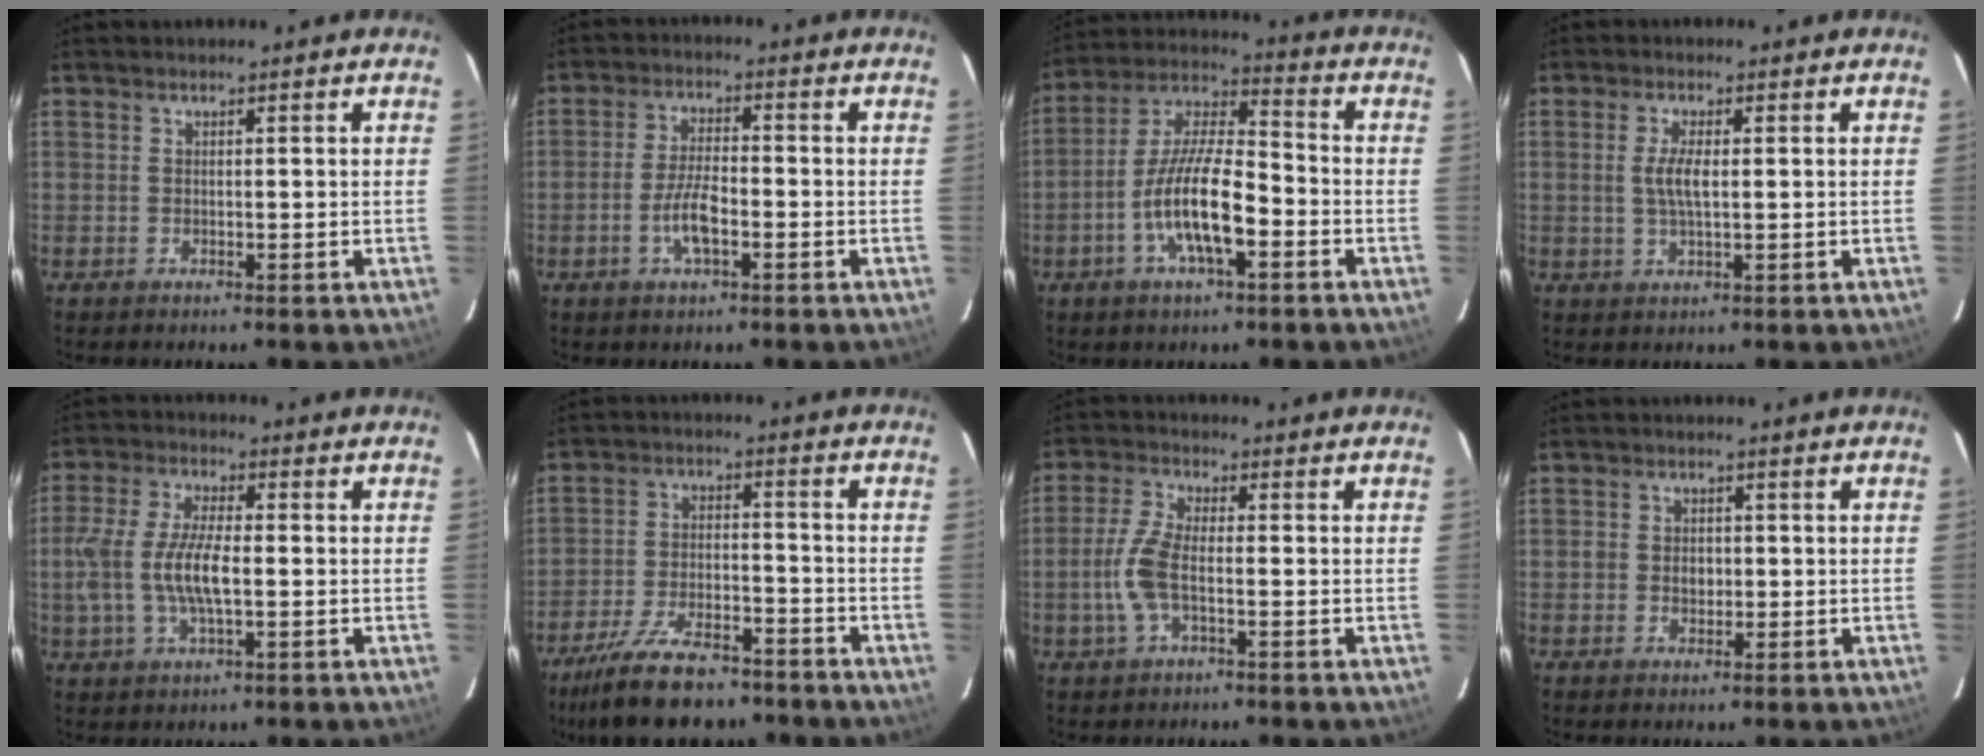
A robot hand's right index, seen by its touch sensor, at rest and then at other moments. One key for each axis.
{"total": 6.0, "fx": -2.4, "fy": 2.0, "fz": 5.1, "tx": -0.107, "ty": 0.002, "tz": -0.045}
{"total": 13.2, "fx": -5.0, "fy": 3.7, "fz": 11.6, "tx": -0.233, "ty": 0.001, "tz": -0.095}
{"total": 3.8, "fx": 0.3, "fy": 1.1, "fz": 3.7, "tx": -0.073, "ty": 0.000, "tz": 0.006}
{"total": 10.5, "fx": -1.2, "fy": 3.8, "fz": 9.7, "tx": -0.203, "ty": 0.001, "tz": -0.025}
{"total": 16.2, "fx": -12.8, "fy": 6.0, "fz": 8.0, "tx": -0.174, "ty": -0.015, "tz": -0.208}
{"total": 7.1, "fx": -1.7, "fy": 2.5, "fz": 6.4, "tx": -0.145, "ty": 0.004, "tz": -0.035}
{"total": 2.6, "fx": -0.3, "fy": 2.2, "fz": 1.3, "tx": -0.022, "ty": 0.005, "tz": -0.006}